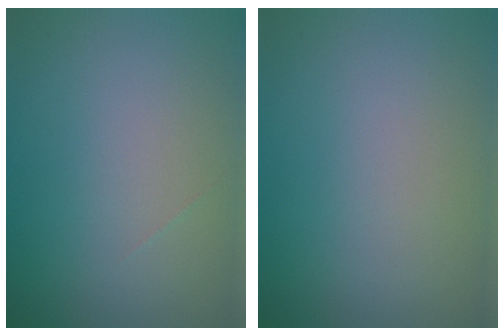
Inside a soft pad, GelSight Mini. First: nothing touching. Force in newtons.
{"total": 0.0}